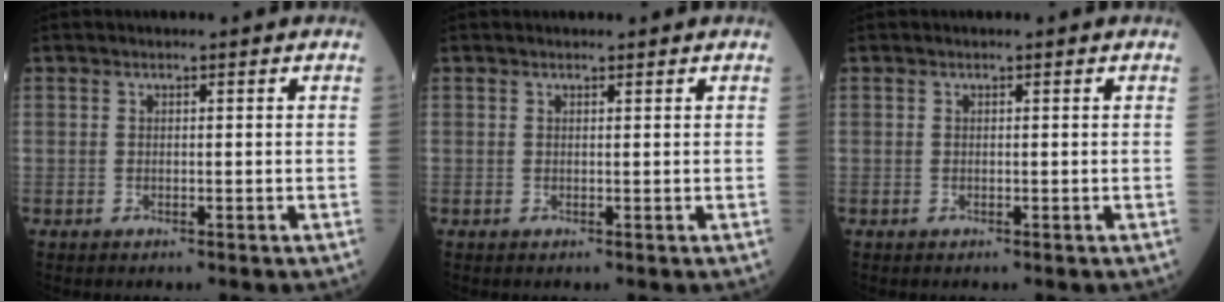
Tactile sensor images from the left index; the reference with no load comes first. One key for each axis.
{"total": 1.4, "fx": 1.3, "fy": 0.4, "fz": 0.4, "tx": 0.000, "ty": 0.012, "tz": 0.018}
{"total": 0.0}